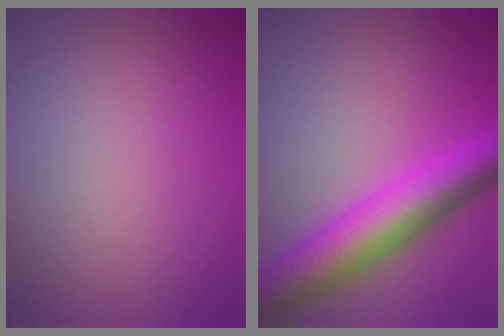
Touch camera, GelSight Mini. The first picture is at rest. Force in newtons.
{"total": 8.9, "press": 8.9, "slide": 0.2}